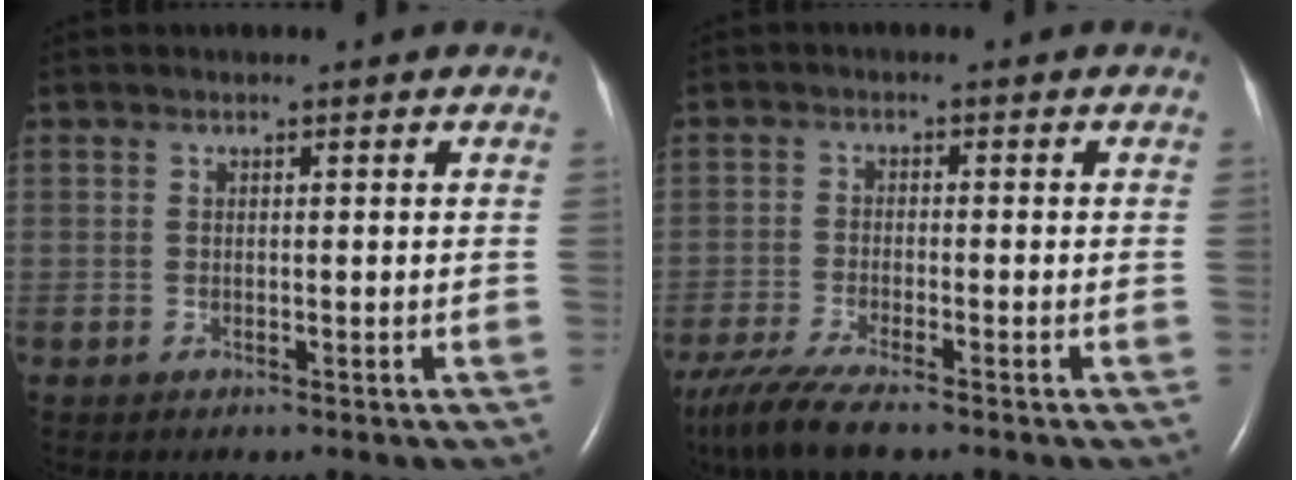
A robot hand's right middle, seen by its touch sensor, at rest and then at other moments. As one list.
[{"total": 7.8, "force": [-6.2, 0.3, 4.7], "torque": [-0.090, -0.025, -0.111]}]